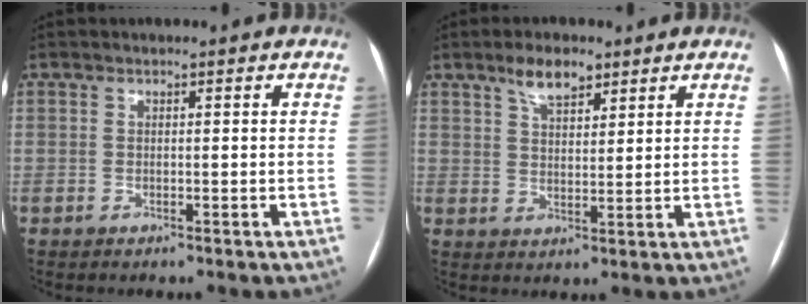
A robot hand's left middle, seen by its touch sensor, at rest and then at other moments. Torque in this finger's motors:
{"motor_torque": [0.57, -0.58, 0.07, 0.01]}